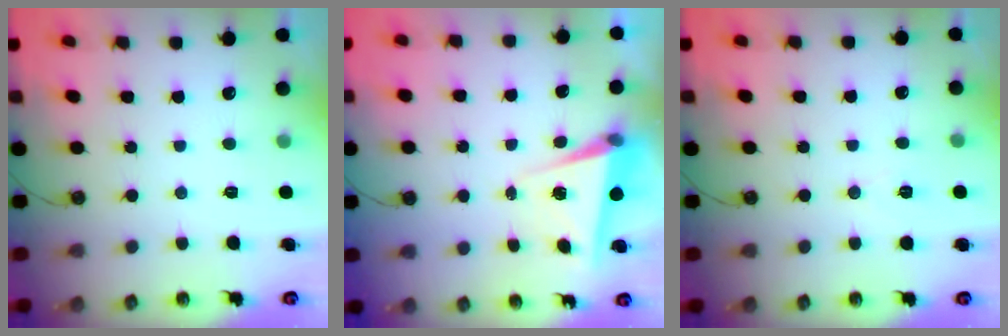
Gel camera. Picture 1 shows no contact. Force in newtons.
{"total": 5.6, "press": 4.8, "slide": 2.7}
{"total": 6.4, "press": 4.7, "slide": 4.4}